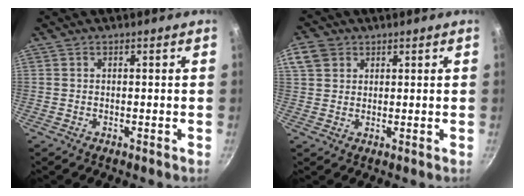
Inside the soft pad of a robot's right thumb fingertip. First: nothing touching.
{"total": 5.5, "force": [2.4, 4.4, 2.4], "torque": [-0.034, 0.001, 0.040]}